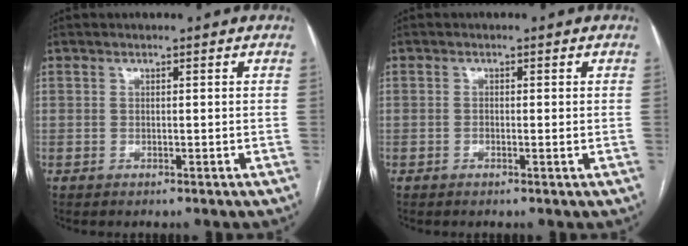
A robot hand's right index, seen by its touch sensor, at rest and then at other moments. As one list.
[{"total": 0.9, "force": [-0.1, 0.3, 0.8], "torque": [-0.015, 0.002, 0.000]}]